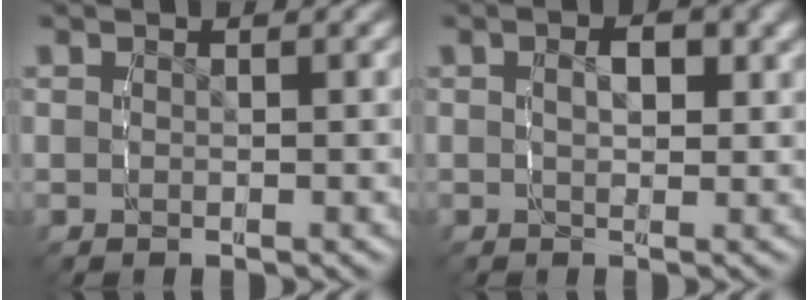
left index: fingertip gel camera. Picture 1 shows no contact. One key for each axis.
{"total": 2.6, "fx": 0.1, "fy": 1.3, "fz": 2.2, "tx": -0.030, "ty": -0.002, "tz": -0.001}